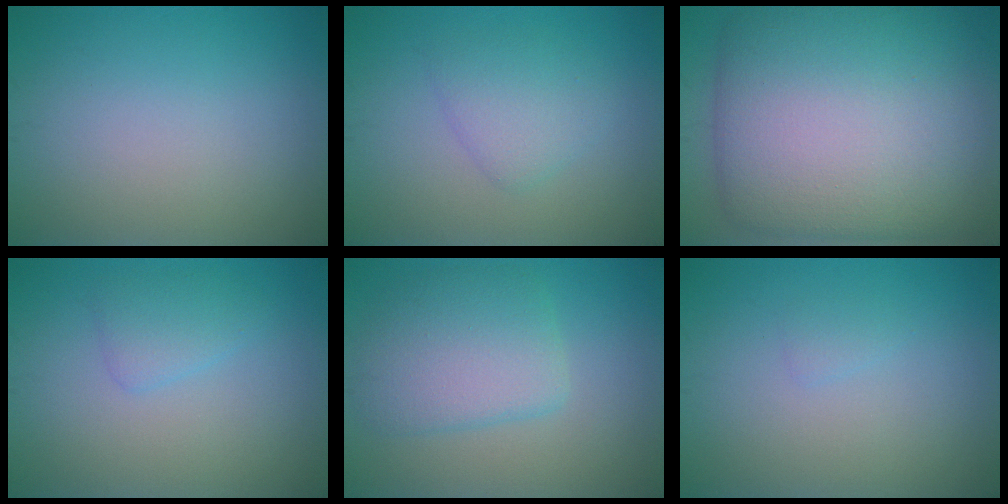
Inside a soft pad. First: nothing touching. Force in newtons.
{"total": 2.6, "press": 2.6, "slide": 0.2}
{"total": 16.6, "press": 16.6, "slide": 0.4}
{"total": 1.8, "press": 1.8, "slide": 0.0}
{"total": 5.2, "press": 5.2, "slide": 0.1}
{"total": 0.6, "press": 0.6, "slide": 0.0}